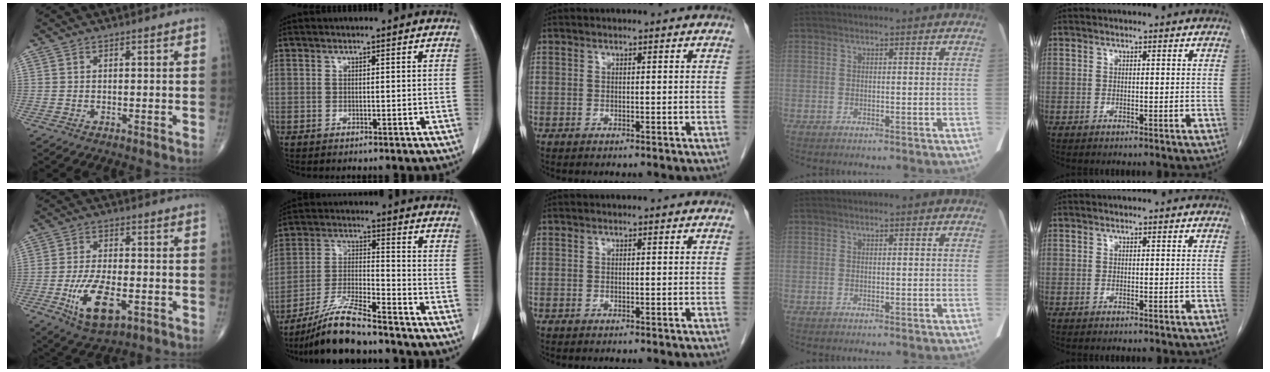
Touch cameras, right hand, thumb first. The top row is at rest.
{"thumb": {"total": 11.2, "force": [-3.6, 5.0, 9.3], "torque": [-0.169, 0.001, -0.058]}, "index": {"total": 11.1, "force": [-9.2, 0.8, 6.2], "torque": [-0.125, -0.020, -0.170]}}